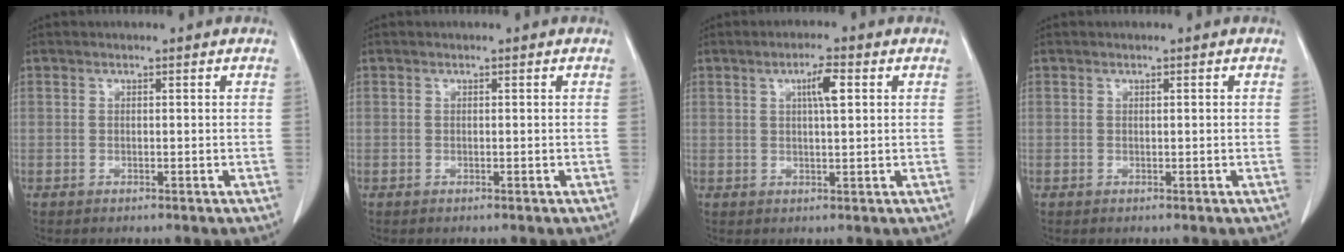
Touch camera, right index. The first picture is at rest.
{"total": 0.0}
{"total": 4.0, "force": [1.4, 1.0, 3.6], "torque": [-0.063, 0.005, 0.022]}
{"total": 0.0}